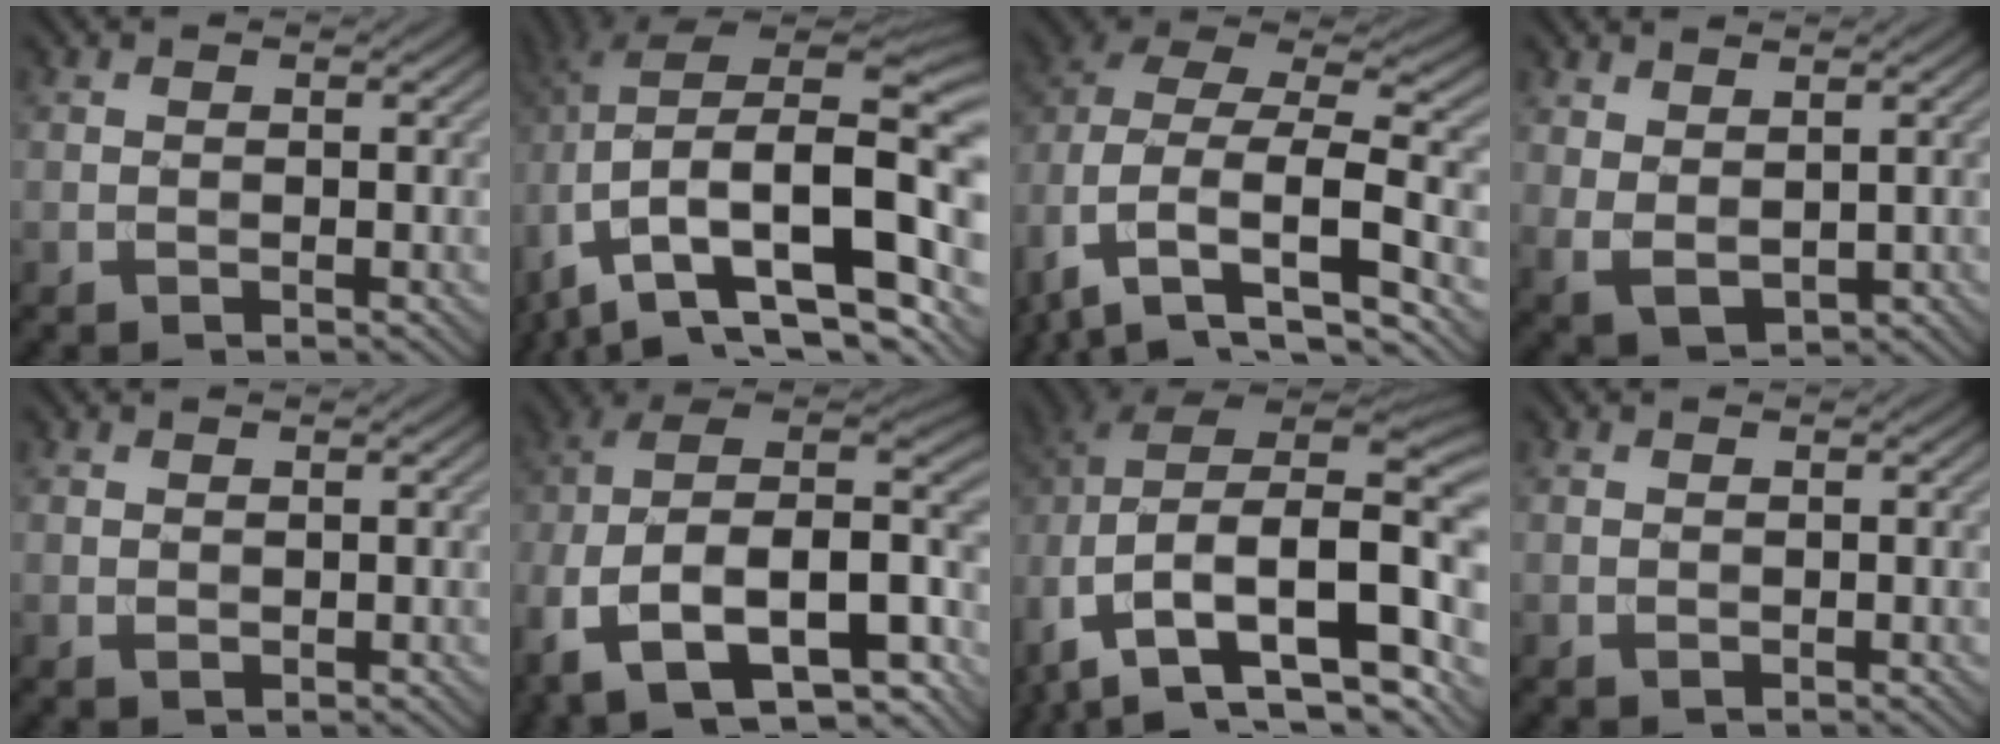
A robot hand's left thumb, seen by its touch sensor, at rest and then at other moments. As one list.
[{"total": 17.0, "force": [-5.2, 8.0, 14.1], "torque": [-0.254, -0.013, -0.082]}, {"total": 14.5, "force": [-4.5, 9.3, 10.2], "torque": [-0.218, -0.020, -0.045]}, {"total": 3.5, "force": [1.9, 1.8, 2.3], "torque": [-0.057, -0.008, 0.045]}, {"total": 0.8, "force": [0.5, 0.5, 0.4], "torque": [-0.011, -0.004, 0.015]}, {"total": 19.5, "force": [-6.8, 12.1, 13.6], "torque": [-0.285, -0.031, -0.097]}, {"total": 17.5, "force": [-6.6, 11.1, 11.8], "torque": [-0.231, -0.024, -0.076]}, {"total": 0.5, "force": [0.3, 0.3, 0.2], "torque": [-0.005, -0.002, 0.009]}]